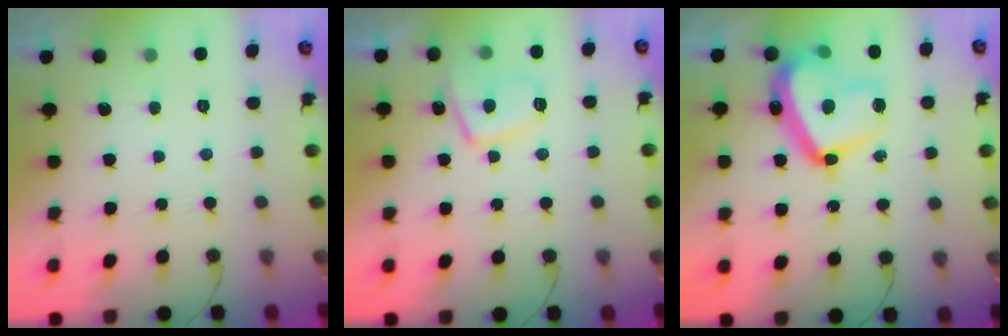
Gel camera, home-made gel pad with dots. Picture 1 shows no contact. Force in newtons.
{"total": 9.8, "press": 9.7, "slide": 1.4}
{"total": 18.4, "press": 18.3, "slide": 1.4}